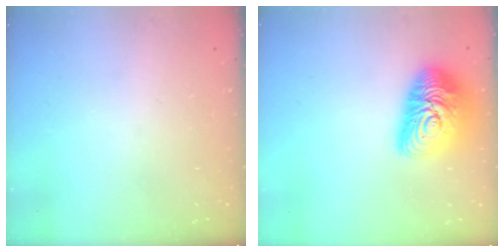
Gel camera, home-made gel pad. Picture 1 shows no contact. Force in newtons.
{"total": 15.9, "press": 15.9, "slide": 1.0}